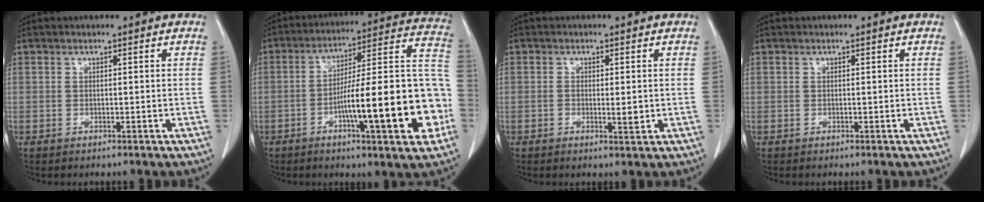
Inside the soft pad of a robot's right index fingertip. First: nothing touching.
{"total": 21.5, "force": [-6.4, 2.5, 20.3], "torque": [-0.248, 0.023, -0.092]}
{"total": 2.3, "force": [-0.3, 0.7, 2.2], "torque": [-0.034, -0.004, -0.004]}
{"total": 0.0}